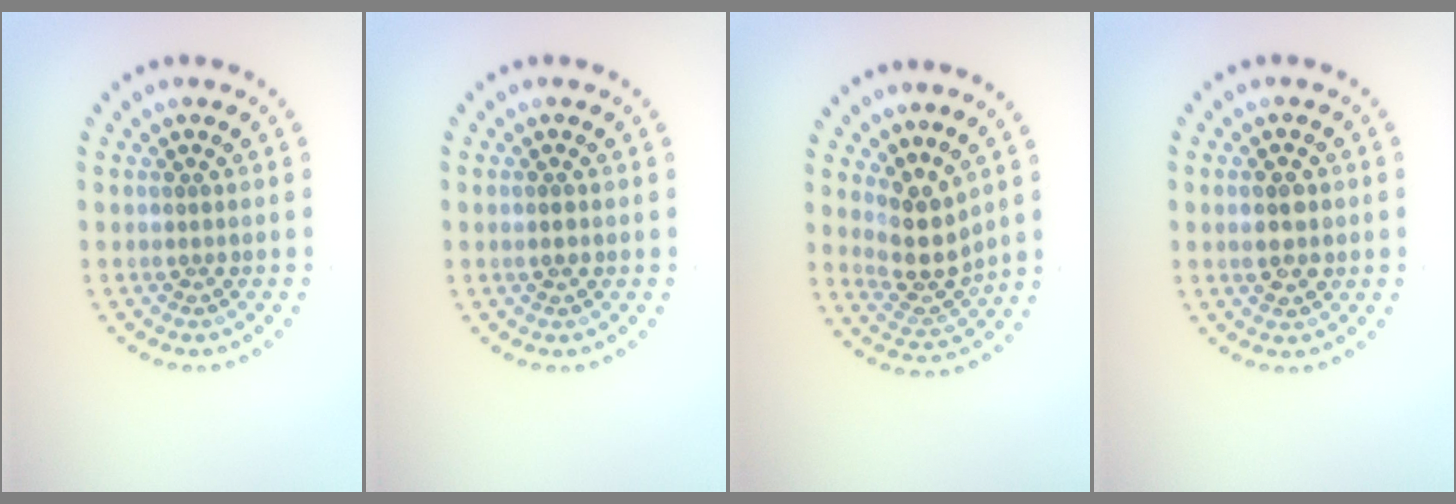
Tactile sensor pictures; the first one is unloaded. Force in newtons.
{"total": 1.1, "press": 1.1, "slide": 0.1}
{"total": 3.5, "press": 2.7, "slide": 2.3}
{"total": 2.4, "press": 2.4, "slide": 0.3}